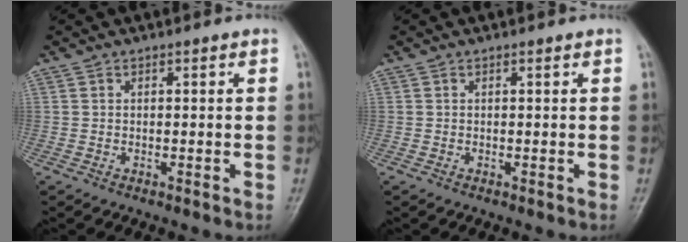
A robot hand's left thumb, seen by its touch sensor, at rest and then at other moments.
{"total": 0.0}